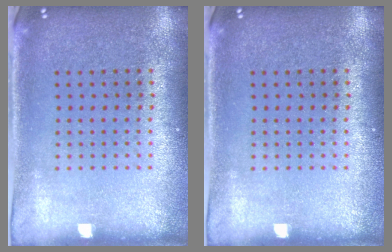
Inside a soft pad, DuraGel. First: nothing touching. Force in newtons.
{"total": 0.0}